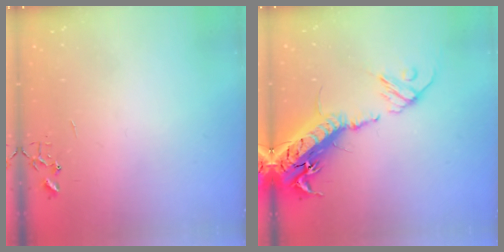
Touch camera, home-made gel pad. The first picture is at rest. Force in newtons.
{"total": 23.7, "press": 23.1, "slide": 5.3}